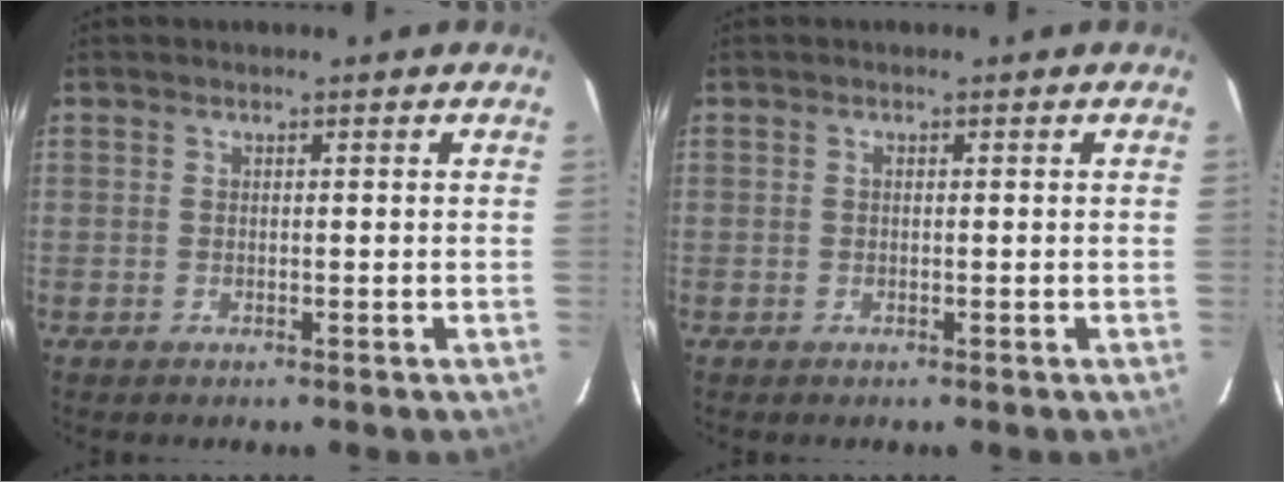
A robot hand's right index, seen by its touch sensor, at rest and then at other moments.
{"total": 0.0}